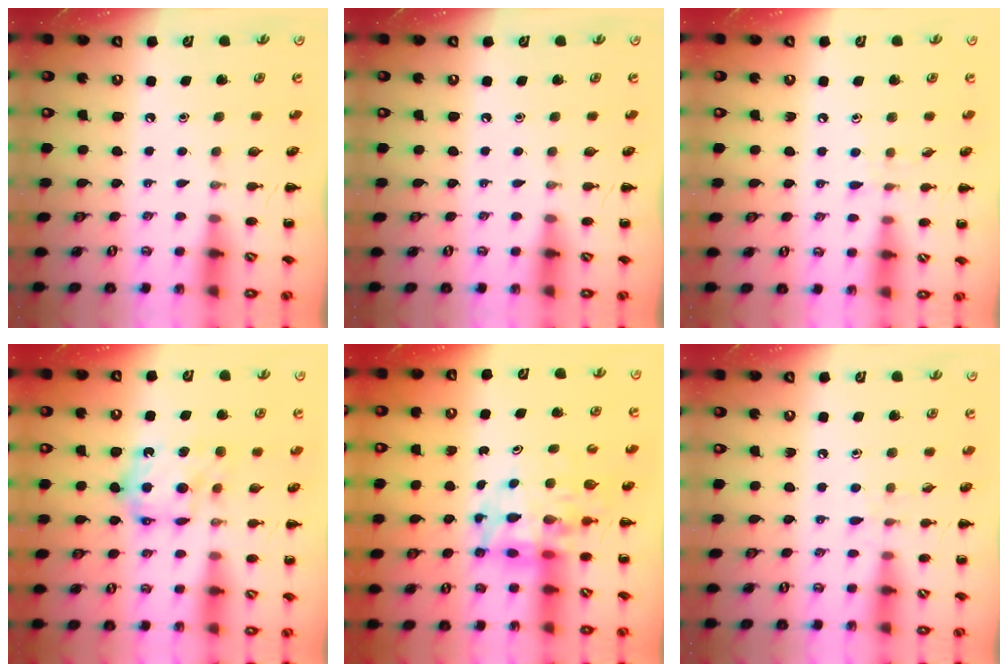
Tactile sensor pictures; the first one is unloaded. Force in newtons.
{"total": 0.0}
{"total": 4.8, "press": 4.4, "slide": 1.8}
{"total": 9.6, "press": 9.6, "slide": 0.8}
{"total": 11.0, "press": 10.5, "slide": 3.2}
{"total": 6.9, "press": 6.7, "slide": 1.9}